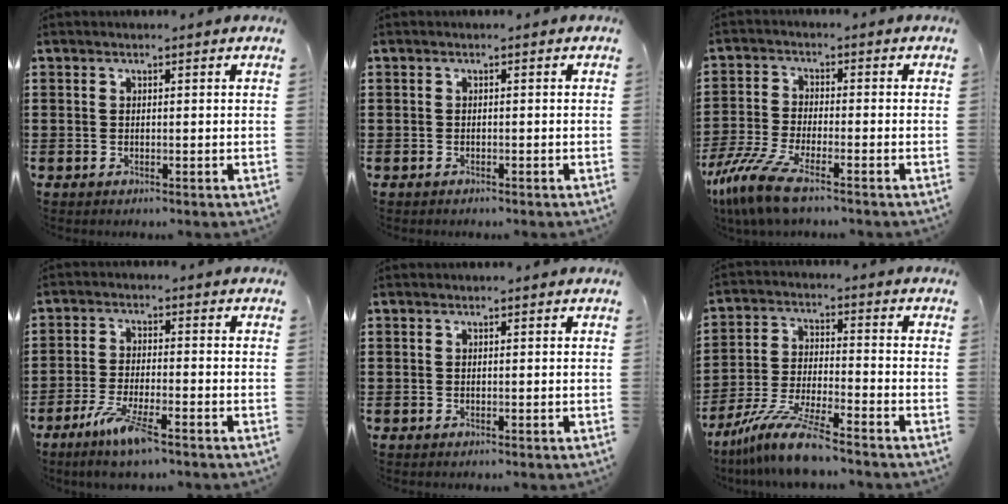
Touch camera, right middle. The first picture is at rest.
{"total": 0.5, "force": [-0.5, 0.1, 0.0], "torque": [-0.001, -0.001, -0.011]}
{"total": 8.5, "force": [-6.3, 1.6, 5.4], "torque": [-0.135, -0.013, -0.127]}
{"total": 6.7, "force": [-4.3, 1.1, 5.0], "torque": [-0.103, -0.013, -0.078]}
{"total": 0.0}
{"total": 10.1, "force": [-8.7, 0.3, 5.2], "torque": [-0.111, 0.000, -0.171]}